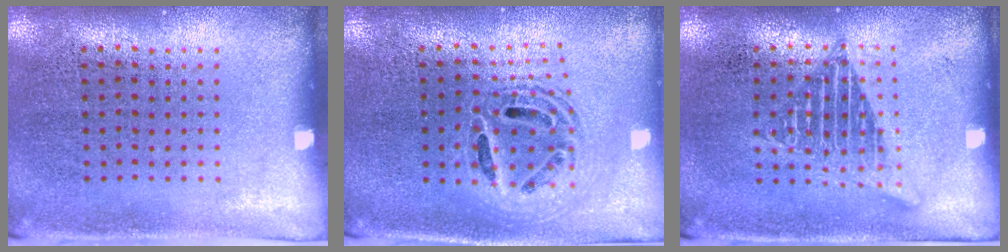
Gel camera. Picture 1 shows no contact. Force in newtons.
{"total": 1.9, "press": 1.6, "slide": 1.1}
{"total": 2.6, "press": 2.5, "slide": 0.3}